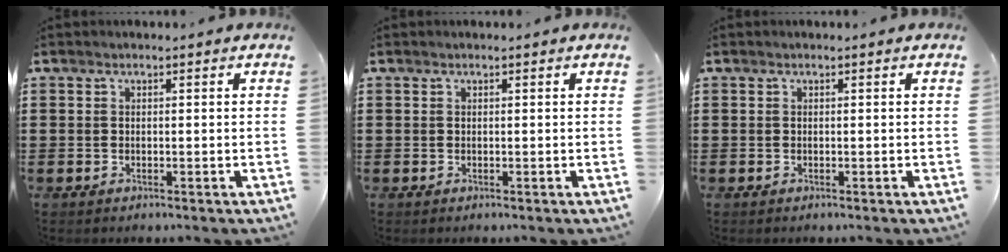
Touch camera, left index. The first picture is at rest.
{"total": 0.0}
{"total": 0.0}